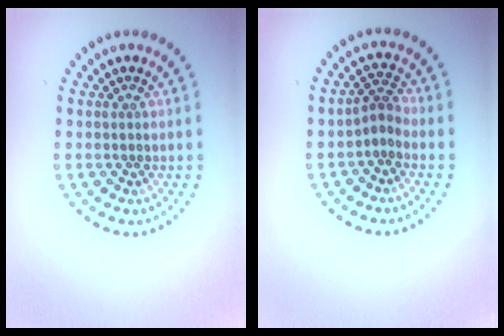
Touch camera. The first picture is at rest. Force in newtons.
{"total": 2.0, "press": 1.3, "slide": 1.4}